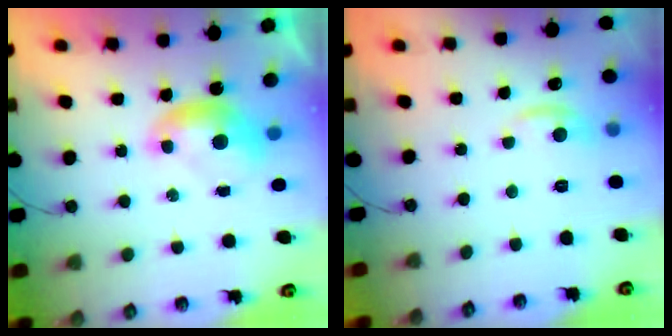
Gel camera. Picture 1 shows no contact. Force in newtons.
{"total": 0.7, "press": 0.1, "slide": 0.7}